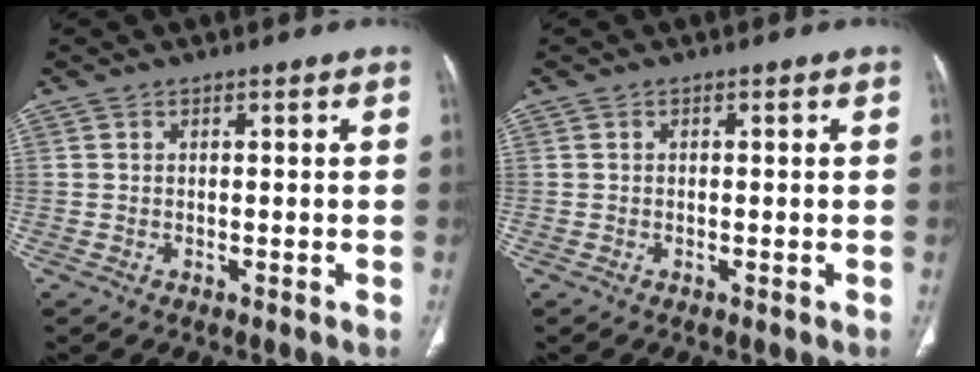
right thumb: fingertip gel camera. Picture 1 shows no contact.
{"total": 0.0}